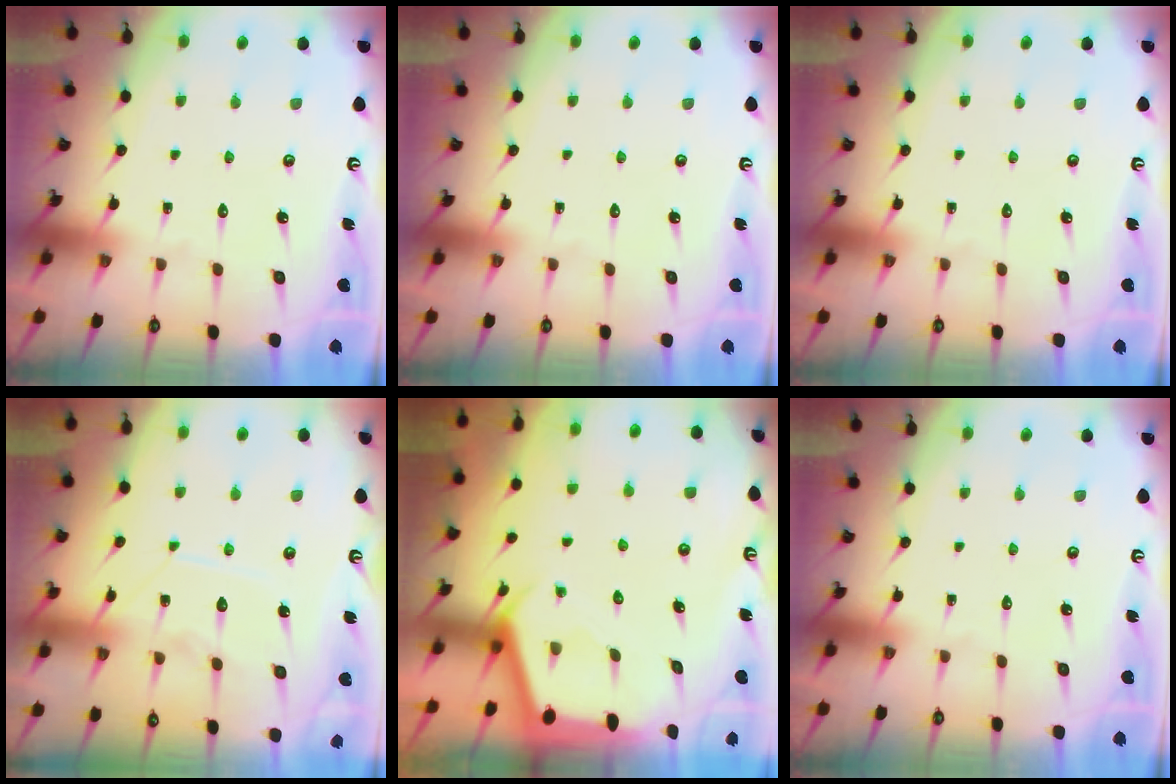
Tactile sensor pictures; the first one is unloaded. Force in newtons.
{"total": 0.0}
{"total": 0.0}
{"total": 9.9, "press": 9.9, "slide": 0.8}
{"total": 2.3, "press": 2.3, "slide": 0.3}
{"total": 0.0}